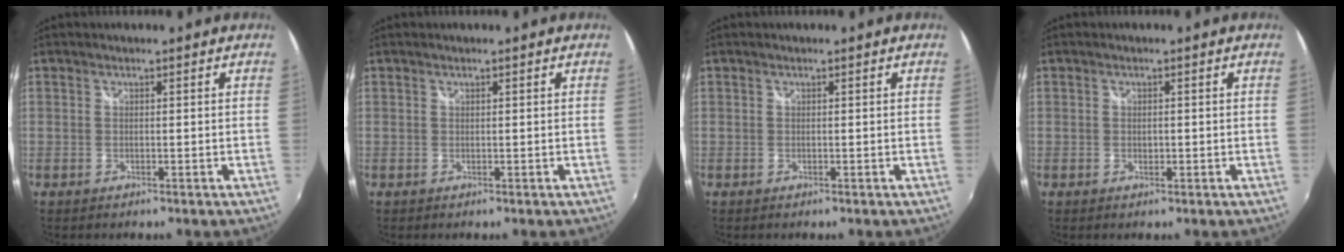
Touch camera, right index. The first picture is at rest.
{"total": 0.0}
{"total": 0.0}
{"total": 0.7, "force": [-0.1, 0.5, 0.4], "torque": [-0.006, -0.001, -0.002]}